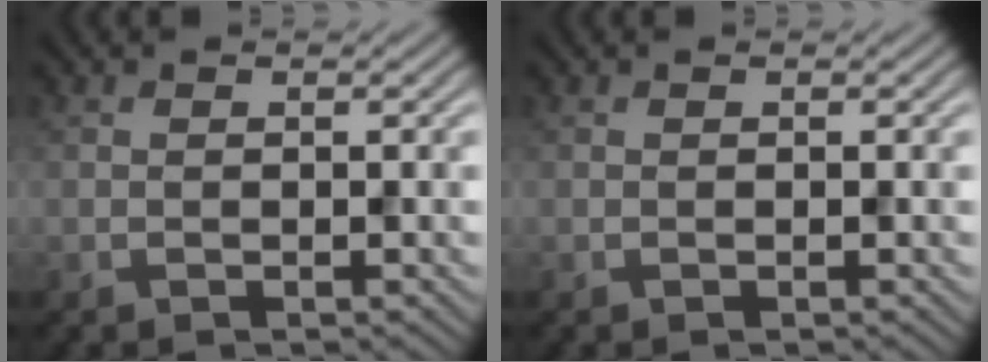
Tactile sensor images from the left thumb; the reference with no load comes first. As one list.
[{"total": 0.0}]